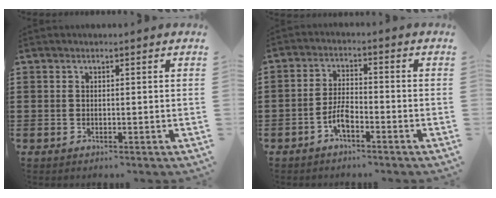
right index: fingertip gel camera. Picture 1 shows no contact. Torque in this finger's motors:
{"motor_torque": [2.14, 0.00, 0.34, 0.08]}